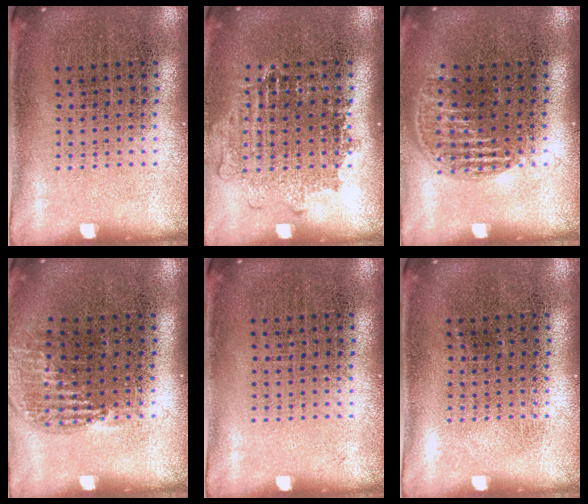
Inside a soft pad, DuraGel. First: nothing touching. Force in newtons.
{"total": 1.1, "press": 1.1, "slide": 0.4}
{"total": 1.2, "press": 1.1, "slide": 0.5}
{"total": 0.9, "press": 0.9, "slide": 0.2}
{"total": 0.0}
{"total": 0.0}